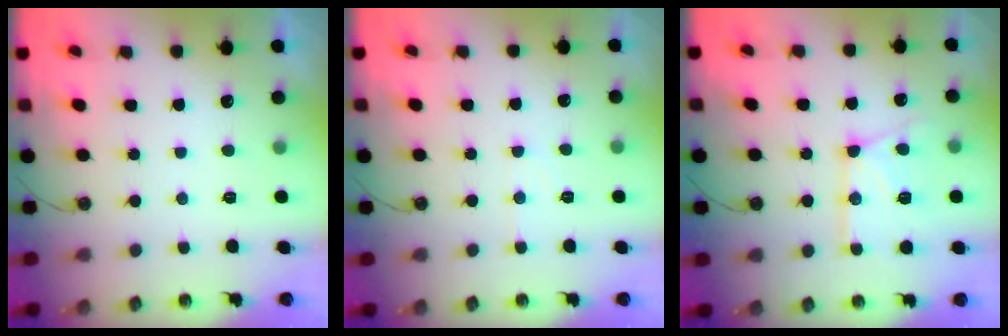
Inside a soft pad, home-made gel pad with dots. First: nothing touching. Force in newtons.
{"total": 4.6, "press": 4.5, "slide": 0.8}
{"total": 14.9, "press": 14.8, "slide": 1.6}